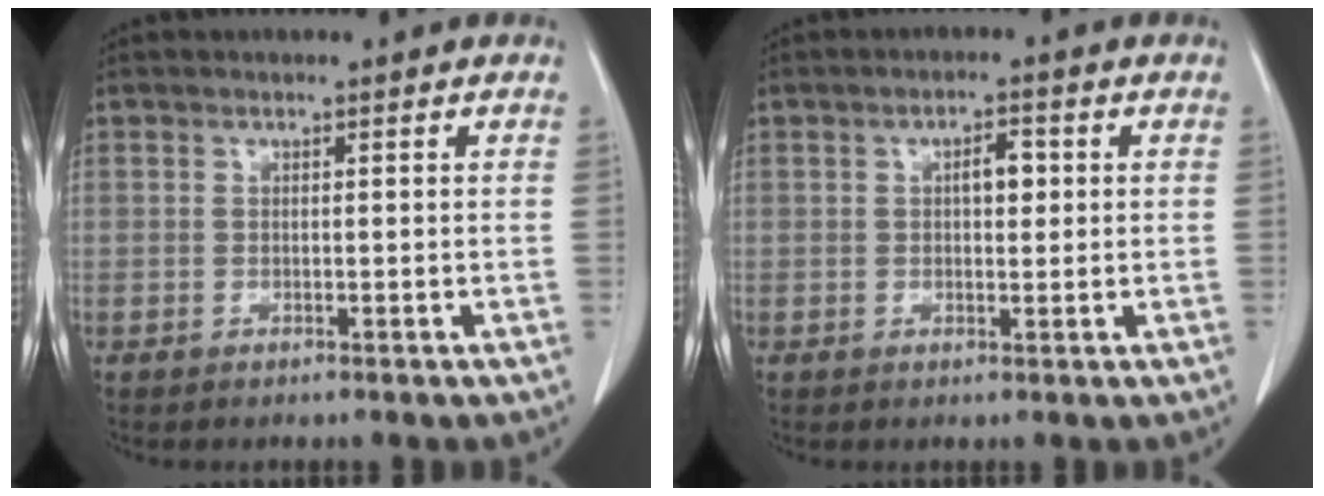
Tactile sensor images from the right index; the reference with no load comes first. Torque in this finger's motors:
{"motor_torque": [0.39, -0.04, 0.04, 0.05]}